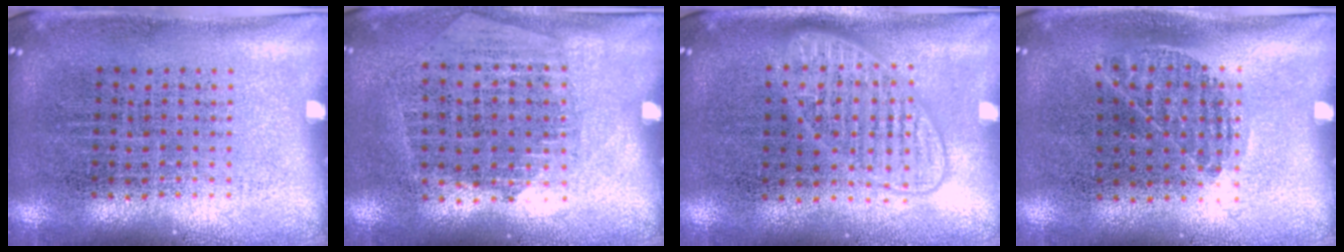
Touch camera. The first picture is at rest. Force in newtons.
{"total": 1.3, "press": 1.1, "slide": 0.6}
{"total": 1.5, "press": 1.5, "slide": 0.2}
{"total": 0.8, "press": 0.6, "slide": 0.5}